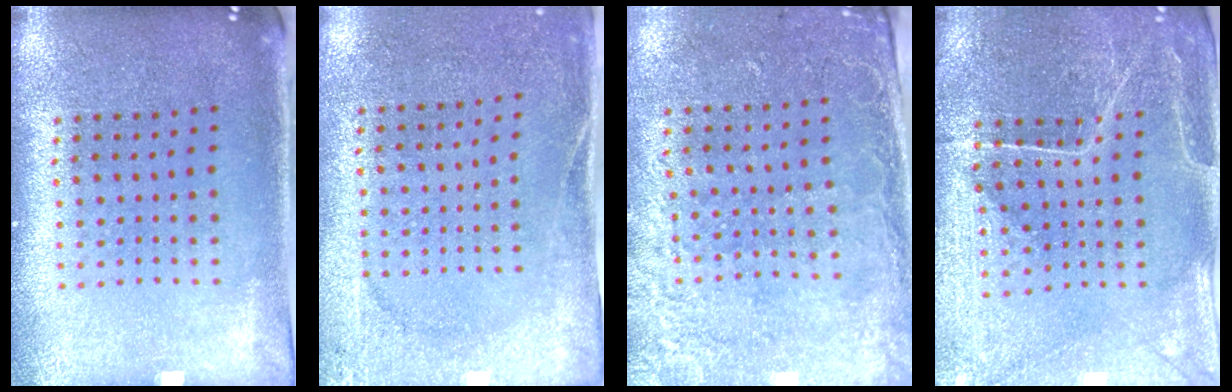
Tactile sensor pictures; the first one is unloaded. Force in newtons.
{"total": 2.6, "press": 2.2, "slide": 1.4}
{"total": 2.5, "press": 1.9, "slide": 1.6}
{"total": 1.1, "press": 1.0, "slide": 0.4}